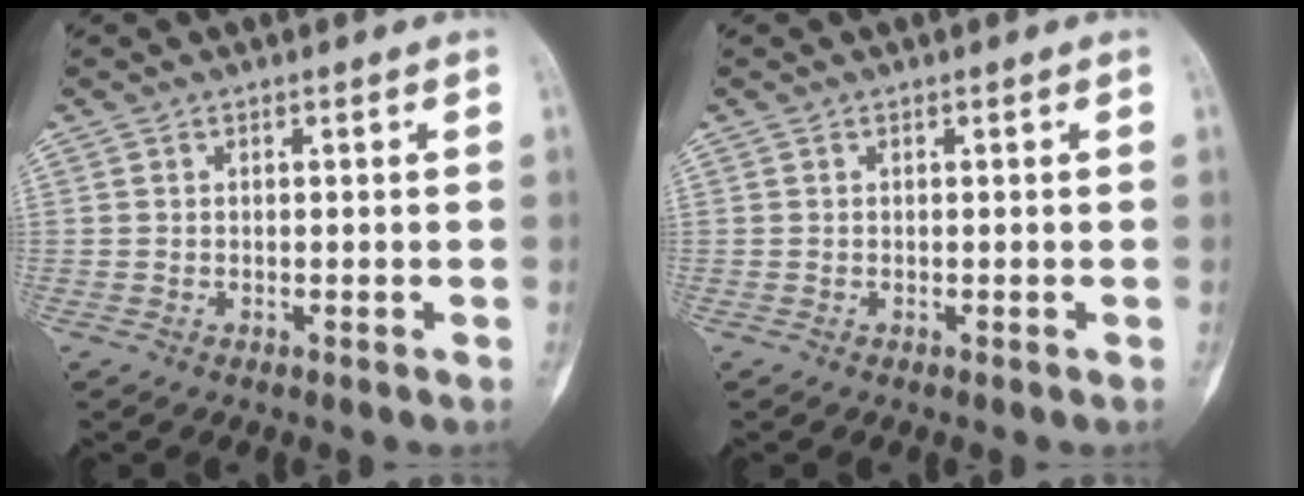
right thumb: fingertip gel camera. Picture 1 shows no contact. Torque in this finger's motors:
{"motor_torque": [0.00, 0.00, 0.08, -0.01, 0.00]}